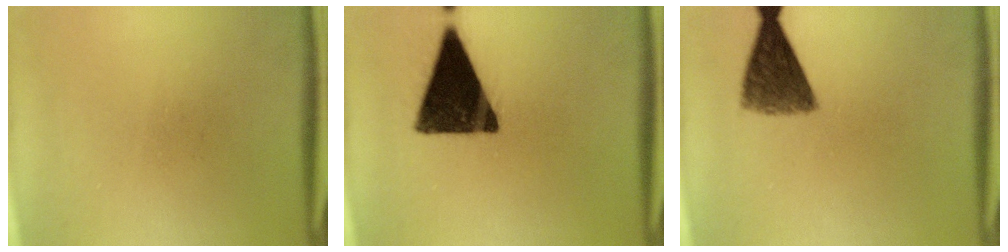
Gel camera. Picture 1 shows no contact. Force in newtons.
{"total": 17.1}
{"total": 7.8}